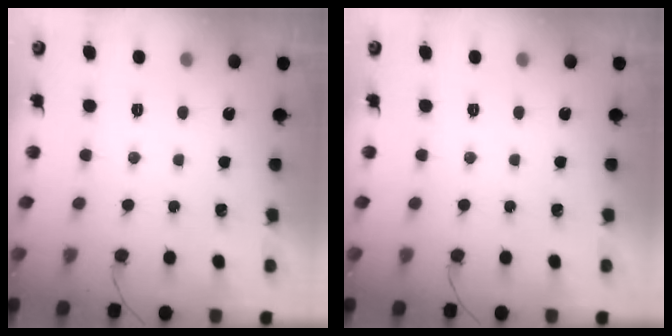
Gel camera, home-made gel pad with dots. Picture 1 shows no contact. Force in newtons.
{"total": 0.0}